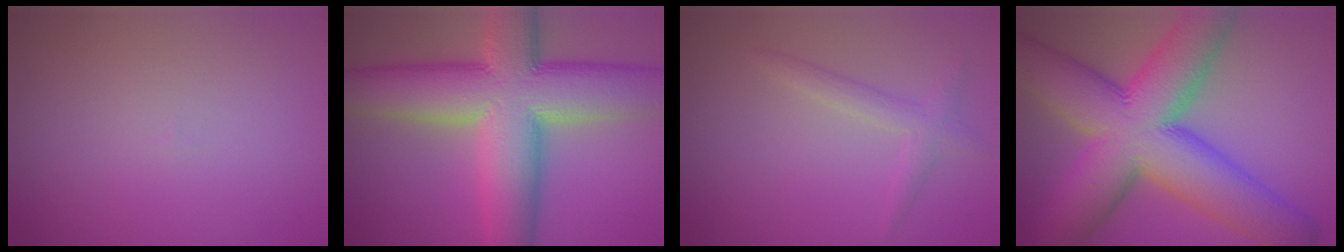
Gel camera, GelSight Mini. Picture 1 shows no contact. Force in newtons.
{"total": 14.3, "press": 14.2, "slide": 0.8}
{"total": 1.9, "press": 1.9, "slide": 0.0}
{"total": 15.5, "press": 15.5, "slide": 0.6}